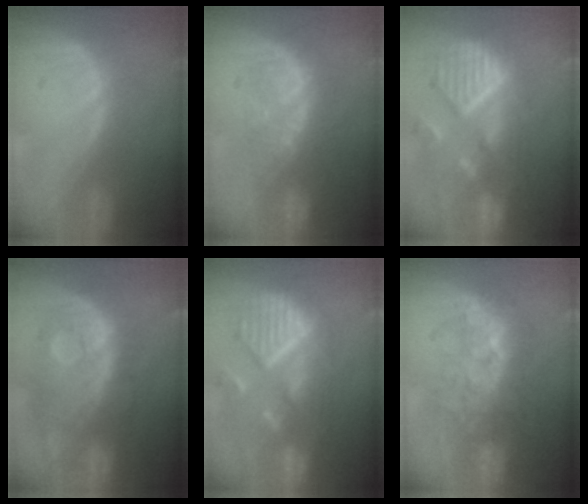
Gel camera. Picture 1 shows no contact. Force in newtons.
{"total": 8.1, "press": 7.4, "slide": 3.3}
{"total": 11.9, "press": 10.6, "slide": 5.4}
{"total": 11.4, "press": 9.8, "slide": 5.8}
{"total": 11.8, "press": 10.4, "slide": 5.5}
{"total": 8.0, "press": 7.8, "slide": 1.5}